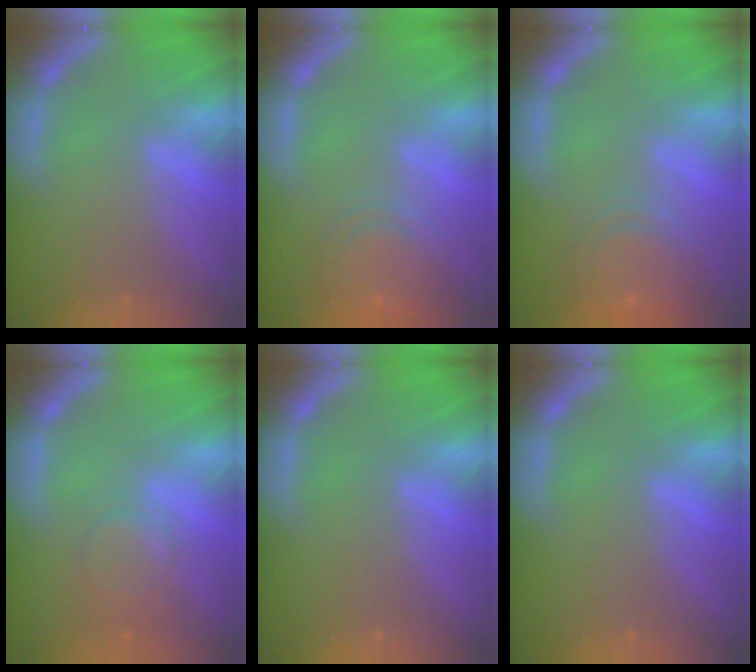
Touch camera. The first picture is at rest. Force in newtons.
{"total": 6.5}
{"total": 6.9}
{"total": 4.0}
{"total": 0.0}
{"total": 0.0}